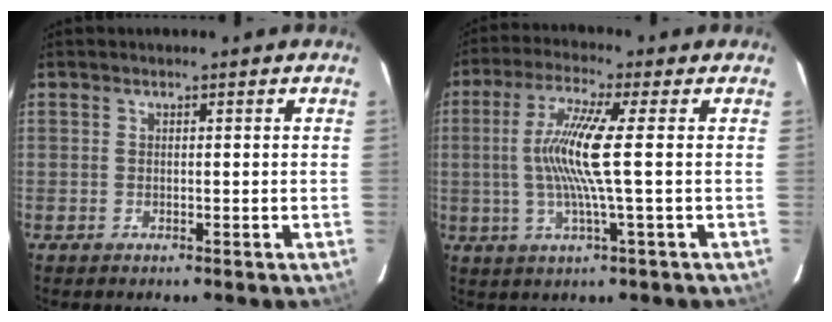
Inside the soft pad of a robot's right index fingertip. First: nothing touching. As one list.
[{"total": 10.3, "force": [0.0, -0.8, 10.3], "torque": [-0.205, 0.000, 0.000]}]